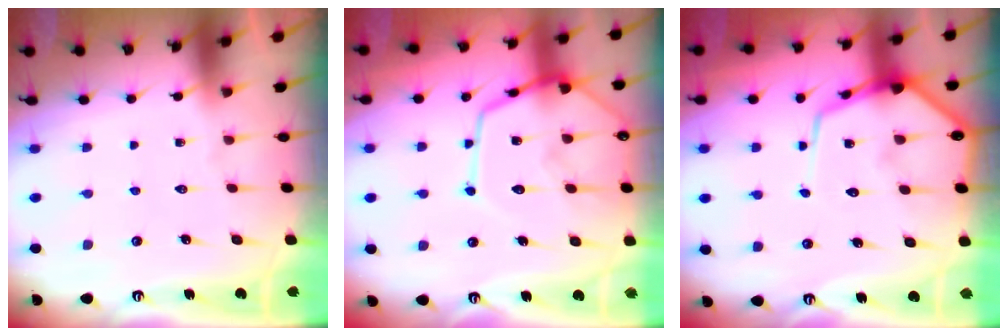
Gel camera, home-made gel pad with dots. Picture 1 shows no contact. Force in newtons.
{"total": 14.8, "press": 14.7, "slide": 1.4}
{"total": 12.3, "press": 12.2, "slide": 1.1}